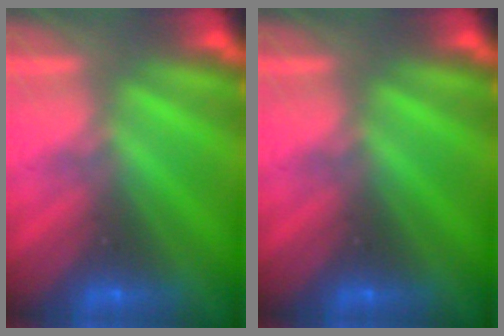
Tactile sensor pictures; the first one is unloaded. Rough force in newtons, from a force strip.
{"total": 0.0}